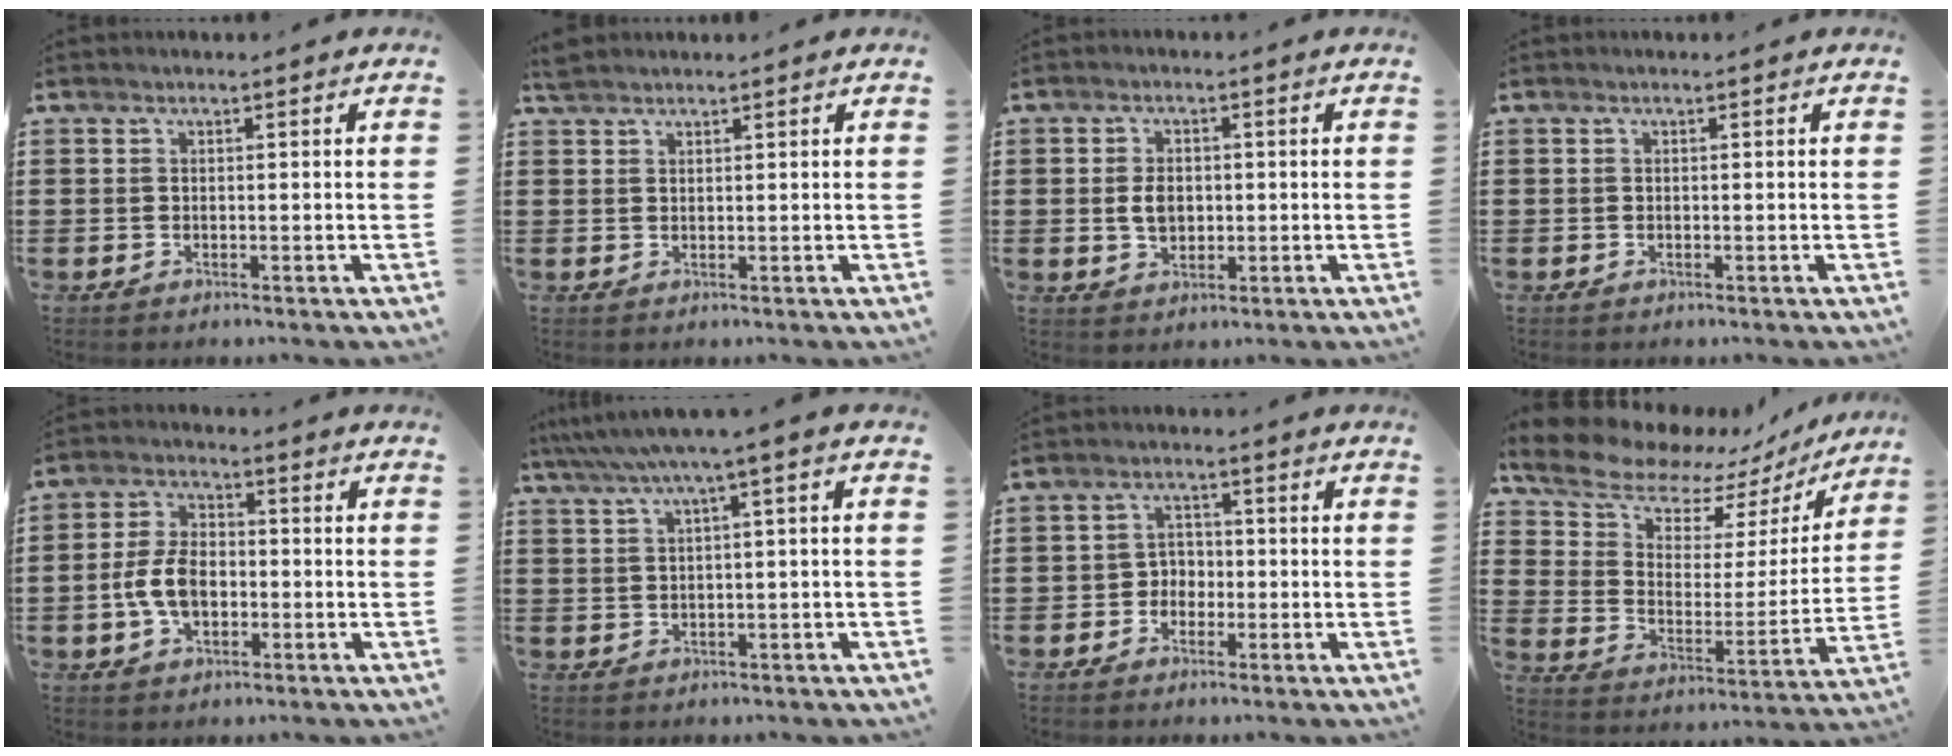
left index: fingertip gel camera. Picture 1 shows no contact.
{"total": 1.5, "force": [1.4, 0.4, 0.3], "torque": [-0.010, 0.002, 0.028]}
{"total": 3.6, "force": [-0.1, 2.5, 2.6], "torque": [-0.046, 0.005, -0.005]}
{"total": 0.0}
{"total": 7.1, "force": [-1.6, 4.3, 5.4], "torque": [-0.129, 0.001, -0.037]}
{"total": 3.4, "force": [0.7, -0.4, 3.3], "torque": [-0.064, -0.010, 0.006]}
{"total": 3.0, "force": [-1.4, 2.5, 0.8], "torque": [-0.024, 0.007, -0.034]}
{"total": 10.1, "force": [8.7, 4.0, 3.1], "torque": [-0.094, -0.057, 0.149]}